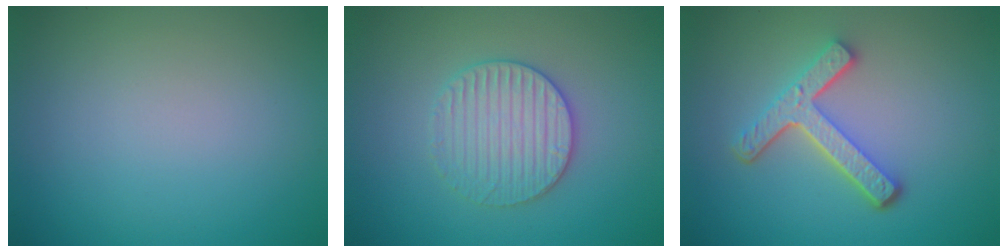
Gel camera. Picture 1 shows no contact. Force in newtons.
{"total": 3.1, "press": 3.1, "slide": 0.4}
{"total": 4.5, "press": 3.4, "slide": 2.8}